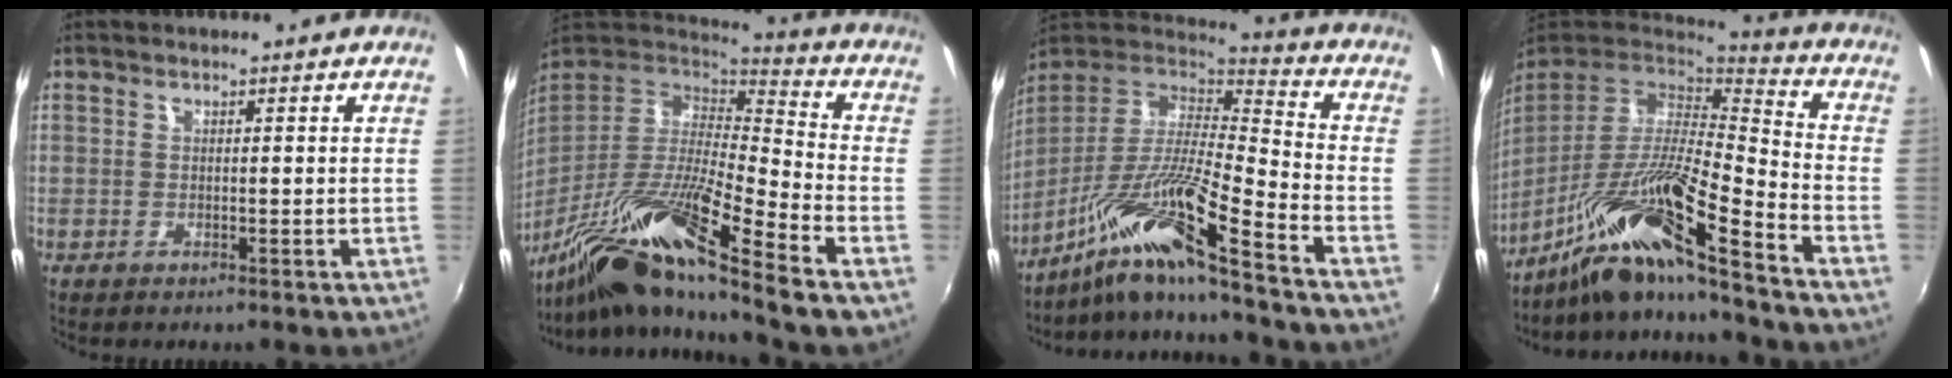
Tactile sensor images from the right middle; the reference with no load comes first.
{"total": 19.5, "force": [-12.5, 0.3, 15.0], "torque": [-0.264, -0.032, -0.243]}
{"total": 16.9, "force": [-11.7, -0.6, 12.2], "torque": [-0.204, -0.026, -0.226]}
{"total": 17.7, "force": [-12.3, 0.4, 12.7], "torque": [-0.222, -0.027, -0.240]}